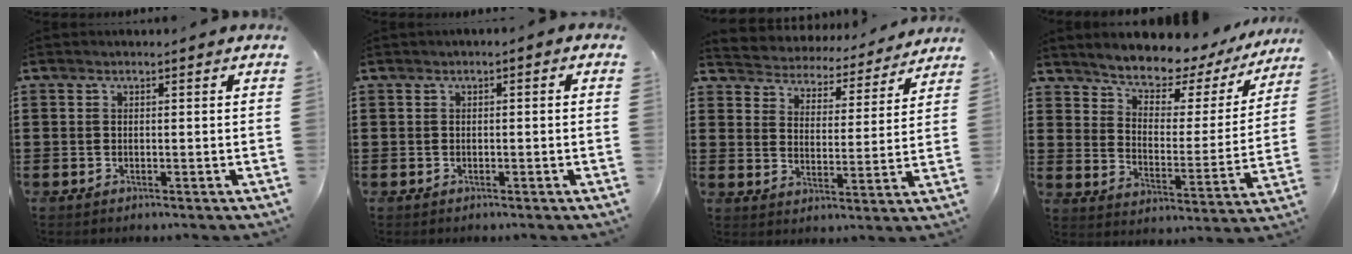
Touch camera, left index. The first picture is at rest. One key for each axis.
{"total": 0.7, "fx": -0.6, "fy": 0.4, "fz": 0.2, "tx": -0.007, "ty": -0.001, "tz": -0.012}
{"total": 3.9, "fx": 3.9, "fy": 0.1, "fz": -0.6, "tx": -0.016, "ty": -0.036, "tz": 0.060}
{"total": 5.9, "fx": 5.7, "fy": 1.3, "fz": 1.2, "tx": -0.047, "ty": -0.049, "tz": 0.092}